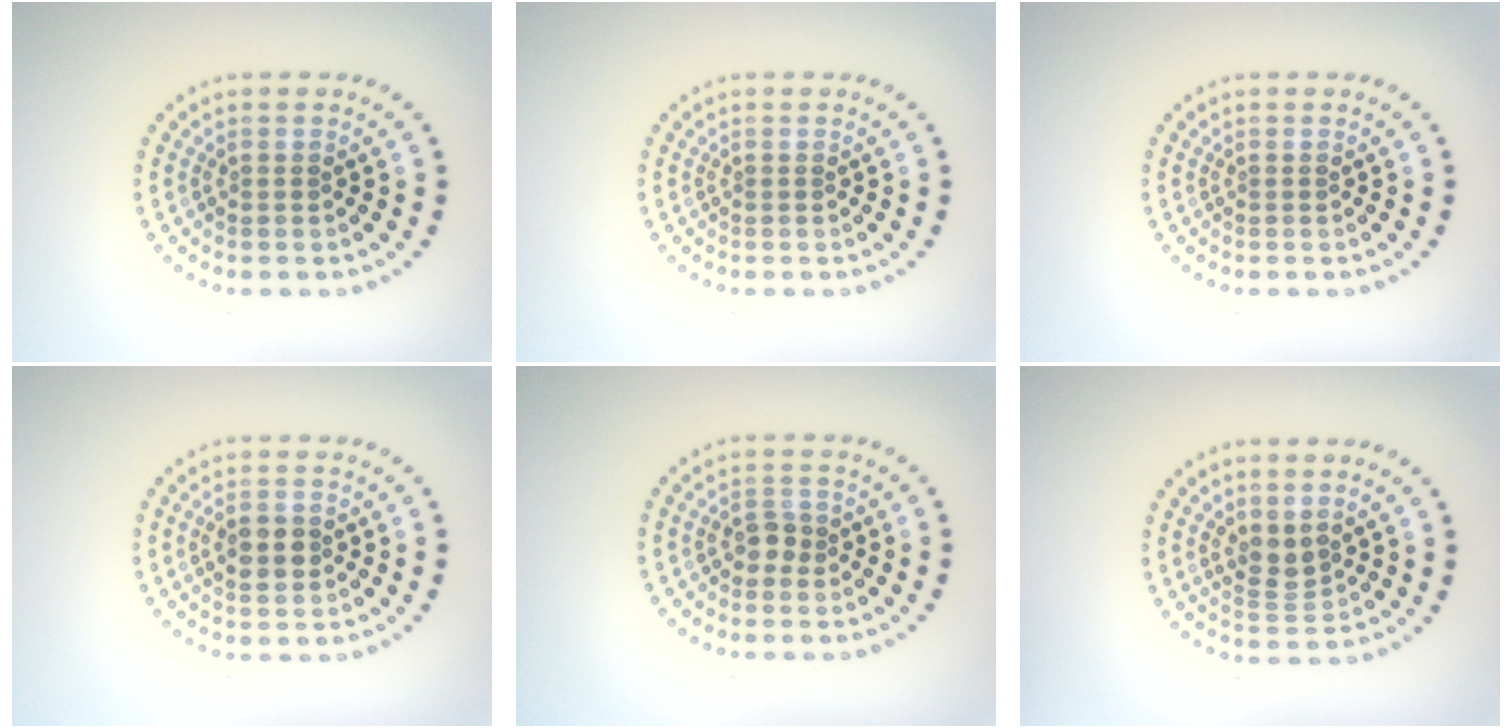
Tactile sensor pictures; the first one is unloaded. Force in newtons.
{"total": 0.0}
{"total": 0.0}
{"total": 2.9, "press": 2.9, "slide": 0.0}
{"total": 1.5, "press": 1.4, "slide": 0.5}
{"total": 1.9, "press": 1.6, "slide": 1.0}